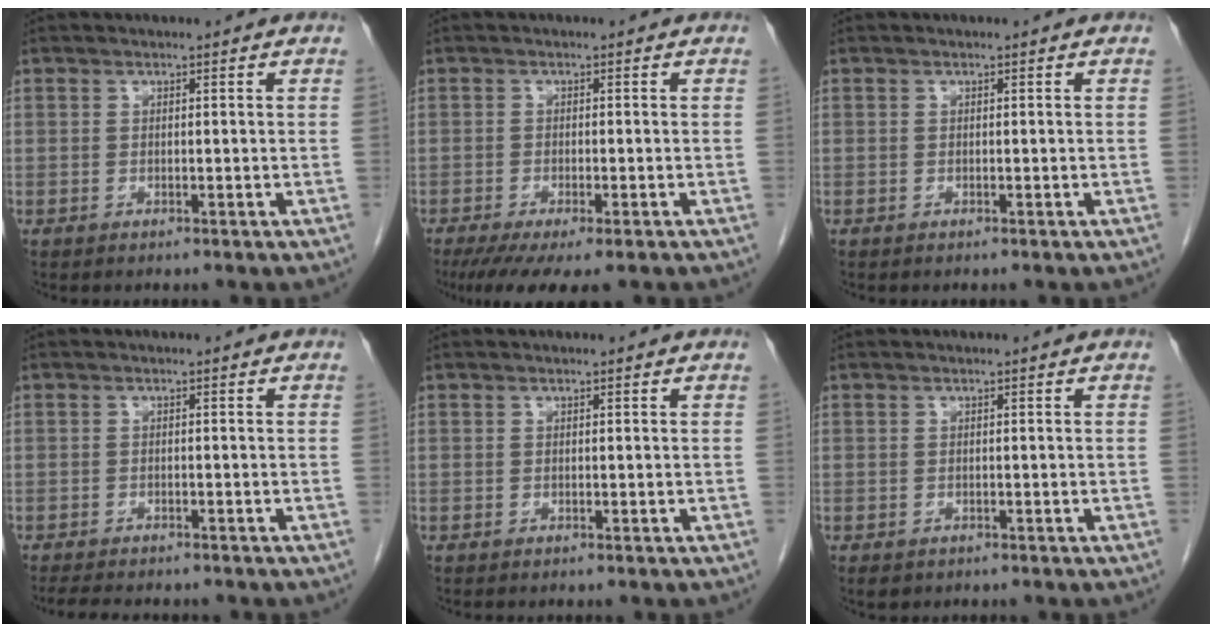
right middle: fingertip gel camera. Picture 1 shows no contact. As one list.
[{"total": 8.1, "force": [-5.9, 1.4, 5.4], "torque": [-0.076, -0.019, -0.091]}, {"total": 0.0}, {"total": 6.8, "force": [-5.9, 1.8, 3.0], "torque": [-0.046, -0.008, -0.081]}, {"total": 0.0}, {"total": 1.5, "force": [-1.0, 1.1, 0.5], "torque": [-0.011, 0.000, -0.007]}]